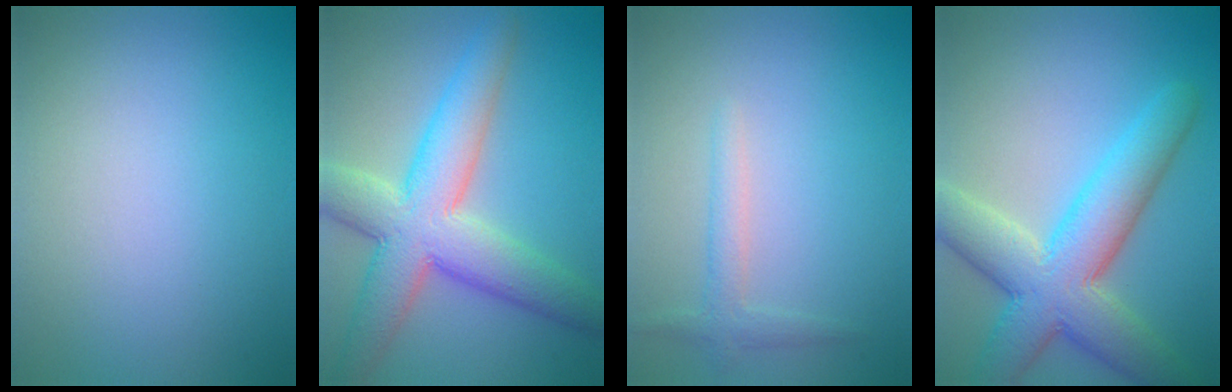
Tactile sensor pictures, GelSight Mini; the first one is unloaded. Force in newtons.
{"total": 8.9, "press": 8.9, "slide": 0.4}
{"total": 1.8, "press": 1.7, "slide": 0.1}
{"total": 8.8, "press": 8.8, "slide": 0.6}